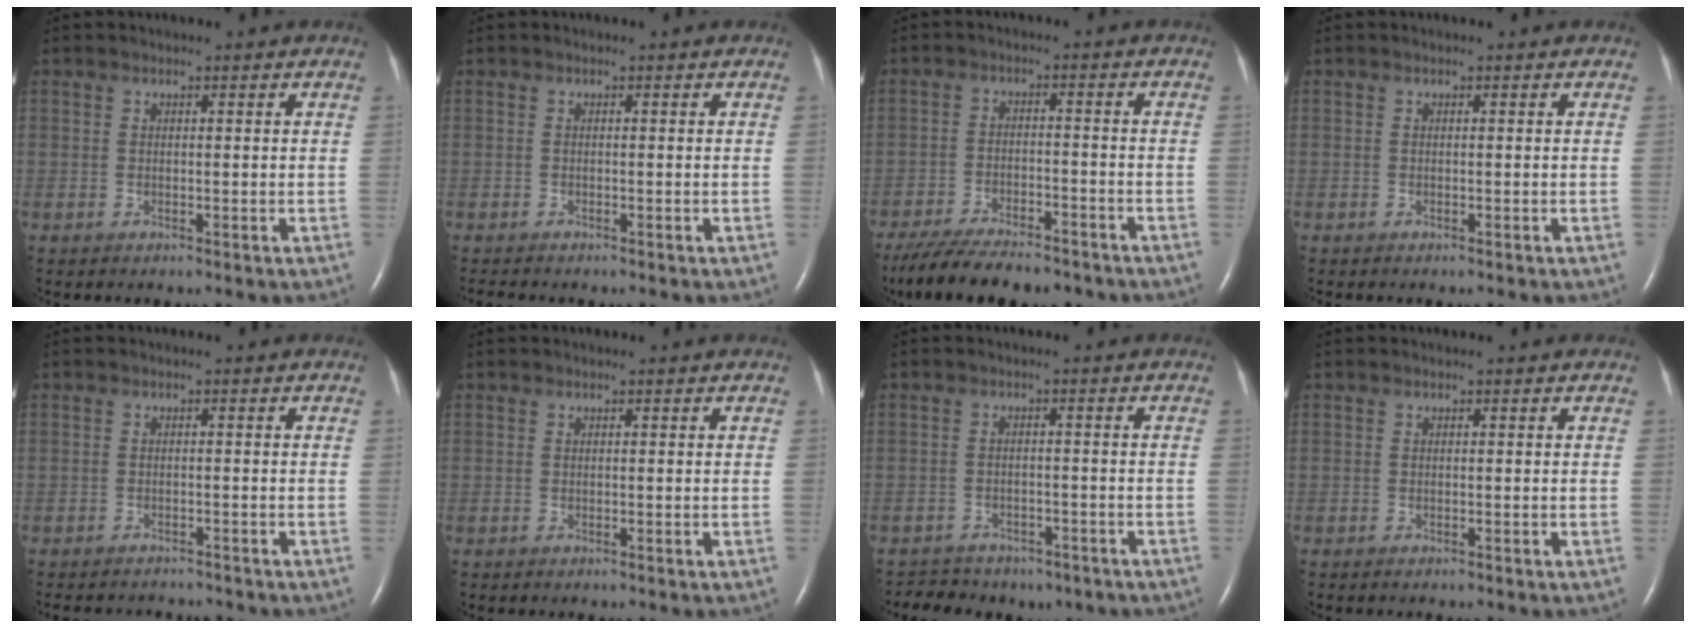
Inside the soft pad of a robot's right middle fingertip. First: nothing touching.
{"total": 1.6, "force": [-1.4, 0.3, 0.6], "torque": [-0.013, -0.004, -0.018]}
{"total": 15.0, "force": [-12.5, 4.0, 7.2], "torque": [-0.146, -0.019, -0.191]}
{"total": 0.0}
{"total": 7.0, "force": [-6.6, 1.8, 1.5], "torque": [-0.022, -0.002, -0.083]}
{"total": 0.0}
{"total": 9.2, "force": [-7.0, 5.5, 2.3], "torque": [-0.044, 0.013, -0.079]}
{"total": 0.0}